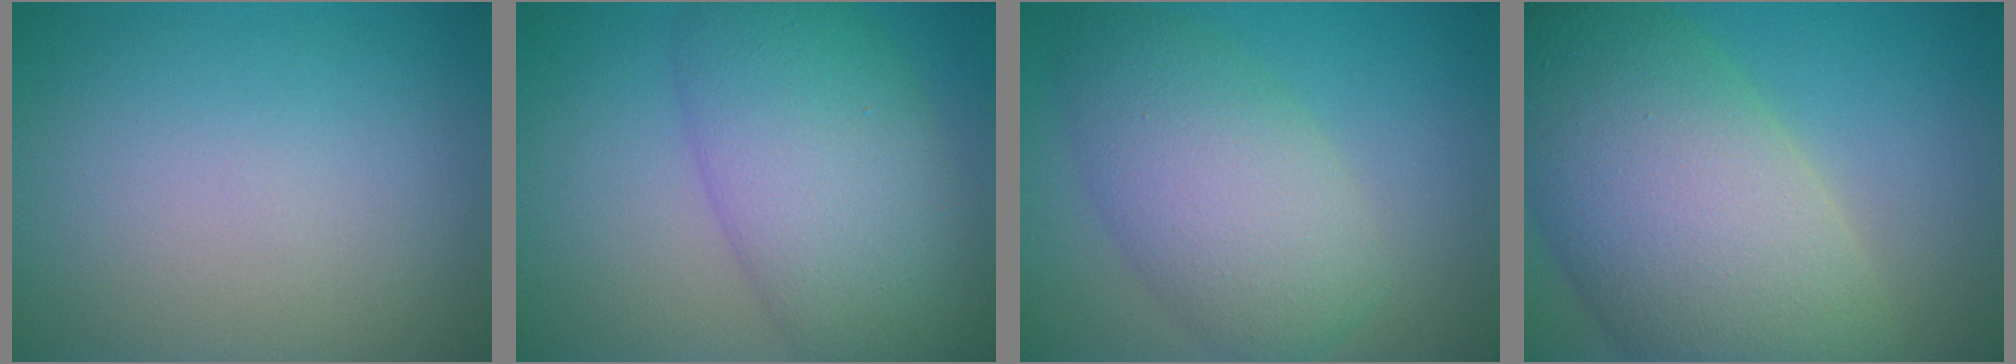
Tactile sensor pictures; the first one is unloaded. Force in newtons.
{"total": 8.9, "press": 8.9, "slide": 0.3}
{"total": 6.9, "press": 6.9, "slide": 0.4}
{"total": 14.4, "press": 14.4, "slide": 0.8}